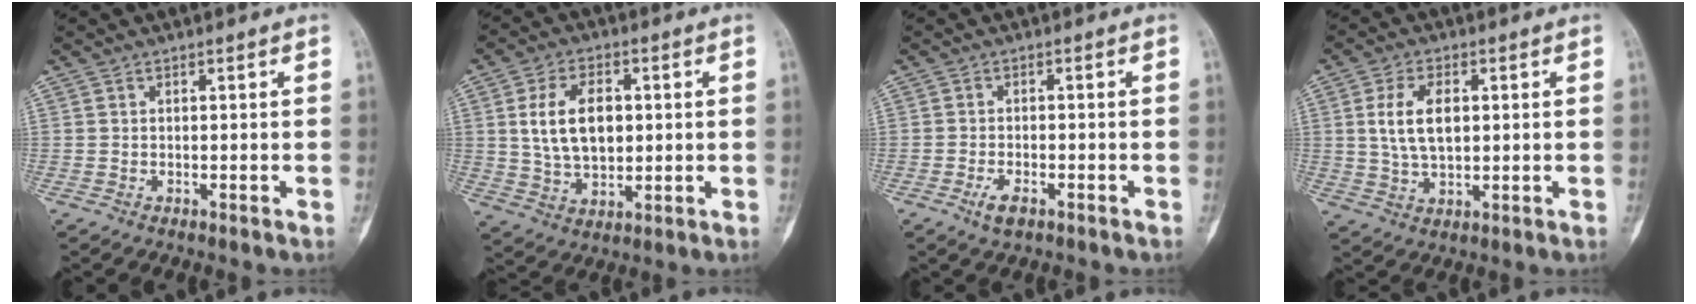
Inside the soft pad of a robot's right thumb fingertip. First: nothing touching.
{"total": 11.4, "force": [1.7, 7.2, 8.7], "torque": [-0.135, -0.002, 0.038]}
{"total": 3.1, "force": [-1.7, 1.3, 2.2], "torque": [-0.043, 0.006, -0.031]}
{"total": 8.4, "force": [1.4, 4.7, 6.8], "torque": [-0.121, 0.001, 0.032]}